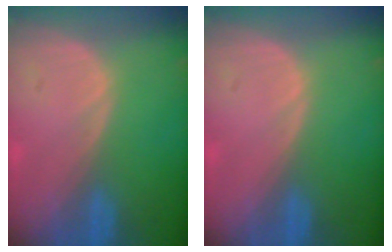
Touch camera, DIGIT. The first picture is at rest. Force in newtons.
{"total": 0.0}